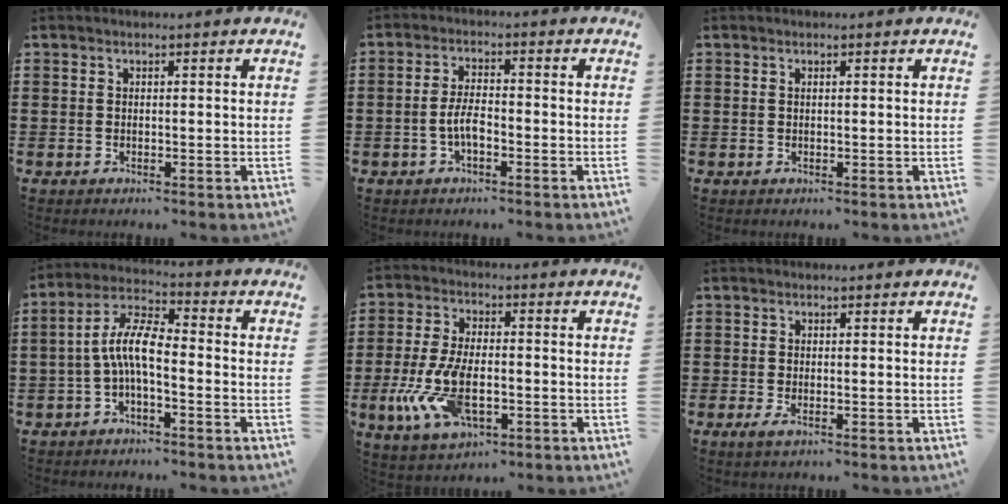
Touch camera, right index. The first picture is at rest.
{"total": 4.1, "force": [-1.4, 1.5, 3.6], "torque": [-0.085, -0.001, -0.032]}
{"total": 0.0}
{"total": 7.6, "force": [-1.6, 2.4, 7.0], "torque": [-0.160, -0.004, -0.036]}
{"total": 10.3, "force": [-2.9, 4.8, 8.7], "torque": [-0.205, -0.014, -0.055]}
{"total": 0.8, "force": [-0.2, 0.3, 0.7], "torque": [-0.013, -0.002, -0.003]}